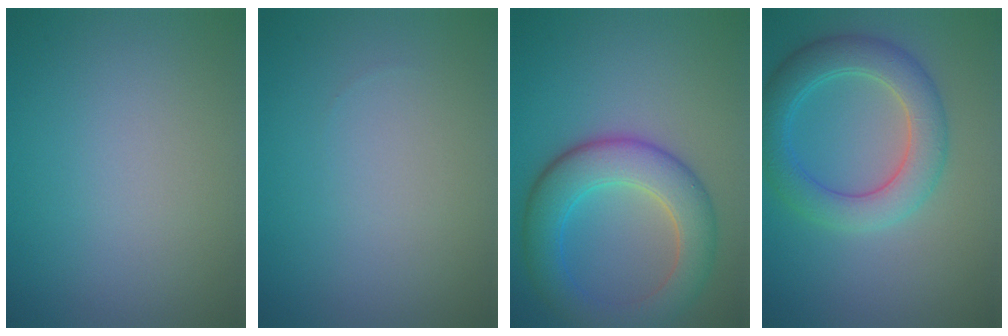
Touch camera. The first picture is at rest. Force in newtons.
{"total": 0.0}
{"total": 6.9, "press": 6.9, "slide": 0.2}
{"total": 5.3, "press": 5.3, "slide": 0.2}